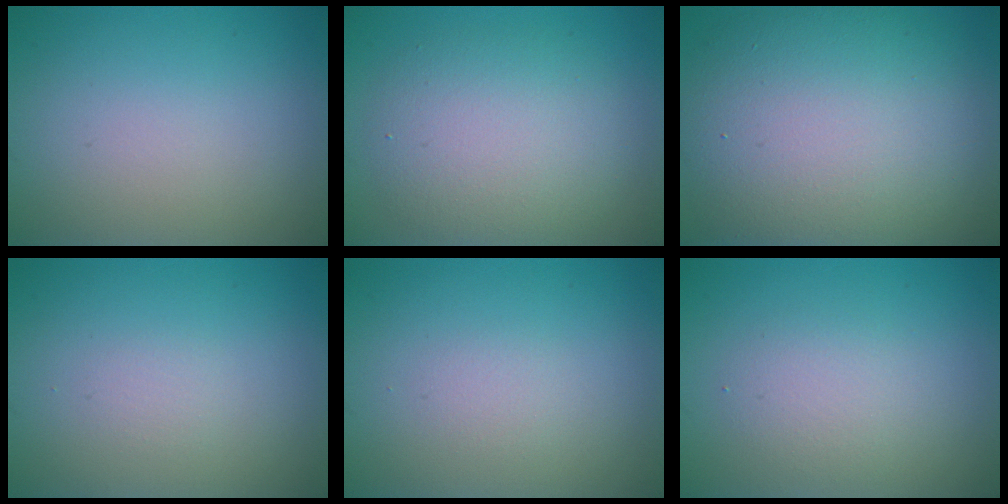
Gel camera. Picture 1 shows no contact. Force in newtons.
{"total": 5.7, "press": 5.7, "slide": 0.4}
{"total": 13.7, "press": 13.7, "slide": 0.7}
{"total": 0.7, "press": 0.7, "slide": 0.0}
{"total": 0.9, "press": 0.9, "slide": 0.1}
{"total": 2.2, "press": 2.2, "slide": 0.1}